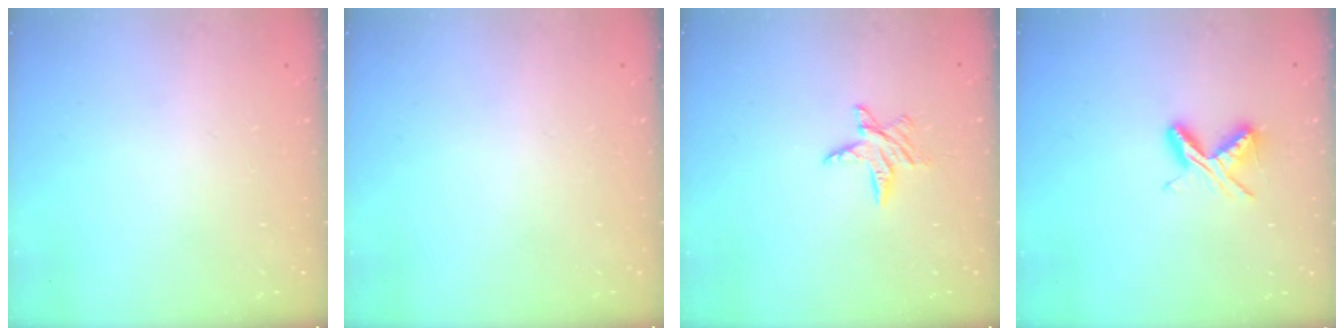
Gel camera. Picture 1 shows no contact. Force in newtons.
{"total": 0.0}
{"total": 6.1, "press": 6.1, "slide": 0.6}
{"total": 6.0, "press": 5.9, "slide": 0.9}